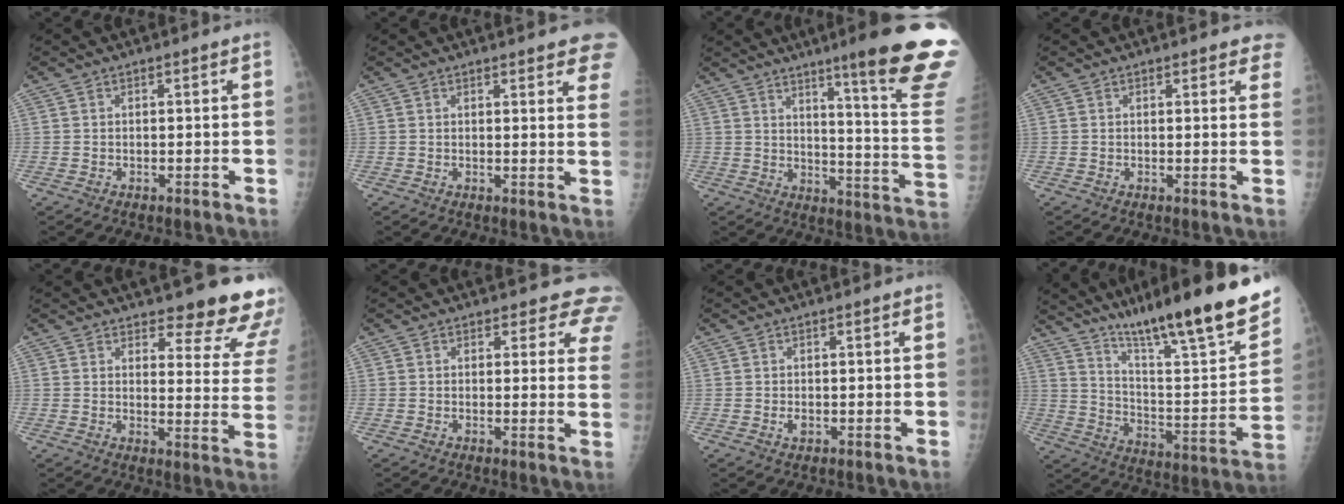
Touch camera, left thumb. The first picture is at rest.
{"total": 9.5, "force": [7.2, 2.0, 5.9], "torque": [-0.046, -0.023, 0.069]}
{"total": 21.8, "force": [14.3, 0.9, 16.5], "torque": [-0.193, -0.093, 0.191]}
{"total": 4.3, "force": [3.6, 1.5, 1.9], "torque": [0.010, -0.008, 0.029]}
{"total": 15.9, "force": [13.9, 4.2, 6.6], "torque": [-0.030, -0.112, 0.148]}
{"total": 7.8, "force": [6.9, 3.1, 1.5], "torque": [0.038, -0.030, 0.046]}
{"total": 1.1, "force": [-0.2, 0.7, 0.8], "torque": [-0.014, -0.002, -0.002]}
{"total": 26.0, "force": [19.4, 2.9, 17.1], "torque": [-0.240, -0.090, 0.301]}